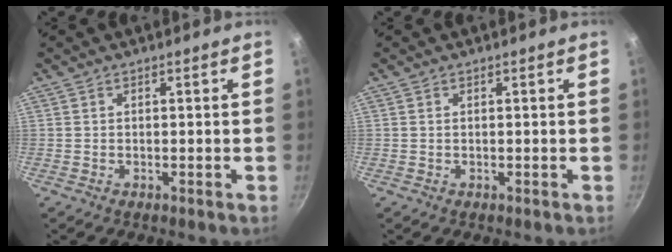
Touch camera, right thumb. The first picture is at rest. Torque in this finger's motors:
{"motor_torque": [-0.05, -0.21, -0.28, -0.09, -0.03]}